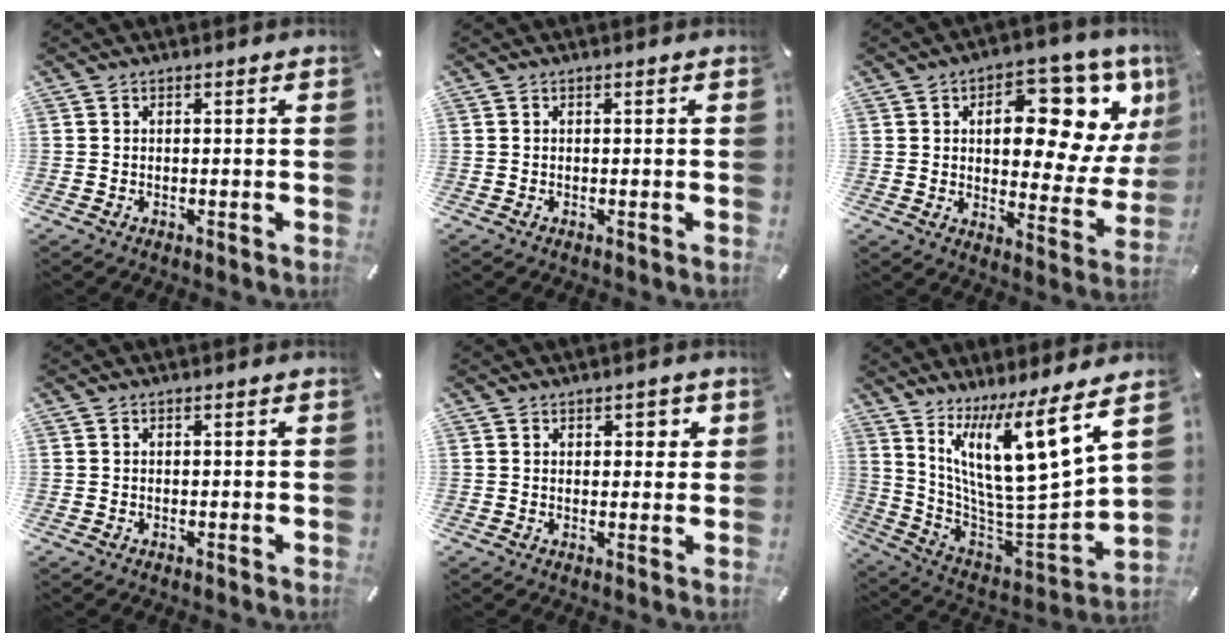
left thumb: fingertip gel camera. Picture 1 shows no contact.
{"total": 0.0}
{"total": 18.8, "force": [8.2, 9.8, 13.8], "torque": [-0.164, -0.066, 0.128]}
{"total": 0.0}
{"total": 1.9, "force": [0.8, 1.5, 0.9], "torque": [-0.004, -0.002, 0.008]}
{"total": 17.1, "force": [11.1, 3.0, 12.6], "torque": [-0.220, -0.101, 0.177]}